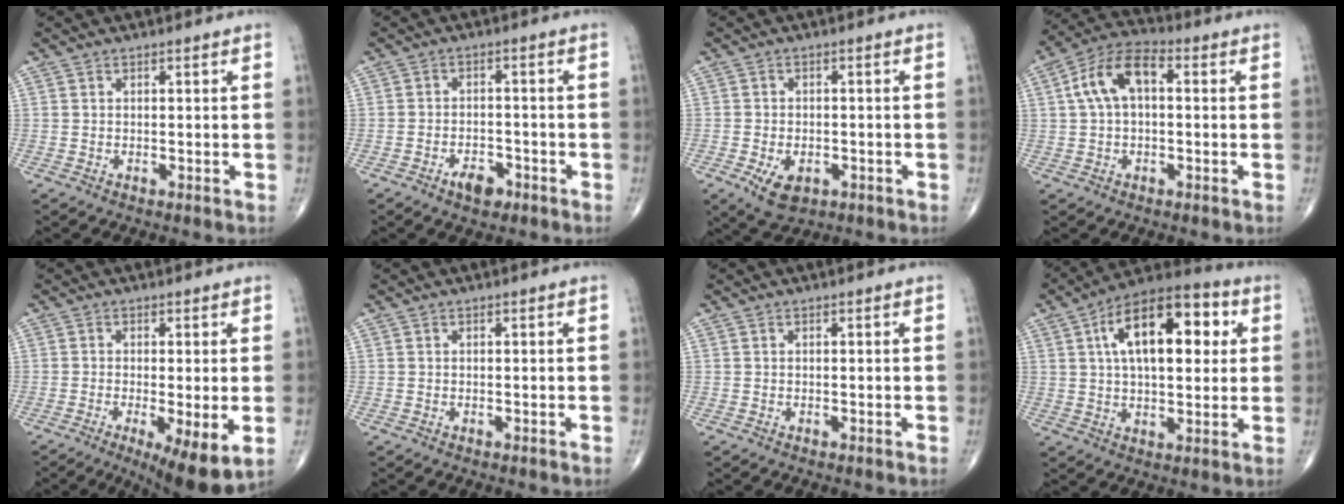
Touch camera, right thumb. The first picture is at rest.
{"total": 4.4, "force": [-2.7, 2.4, 2.6], "torque": [-0.031, 0.016, -0.043]}
{"total": 6.2, "force": [-2.5, 3.9, 4.2], "torque": [-0.066, 0.002, -0.033]}
{"total": 10.1, "force": [1.5, 5.5, 8.2], "torque": [-0.158, 0.033, 0.017]}
{"total": 10.2, "force": [-3.2, 2.7, 9.2], "torque": [-0.146, -0.022, -0.048]}
{"total": 0.0}
{"total": 0.0}
{"total": 18.8, "force": [5.0, 9.1, 15.6], "torque": [-0.221, 0.017, 0.070]}